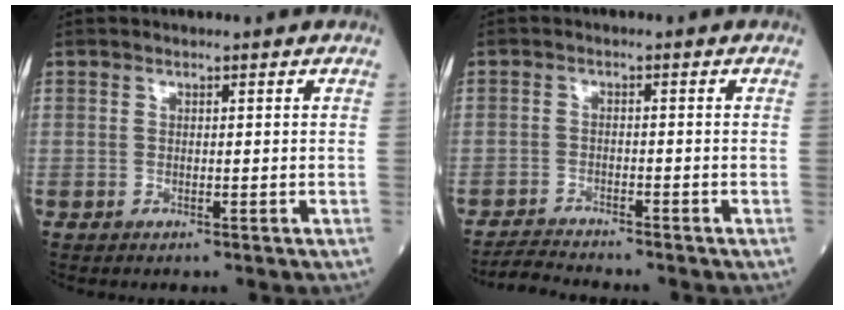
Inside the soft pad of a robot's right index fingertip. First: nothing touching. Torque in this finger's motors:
{"motor_torque": [-0.30, -0.17, -0.08, -0.01]}